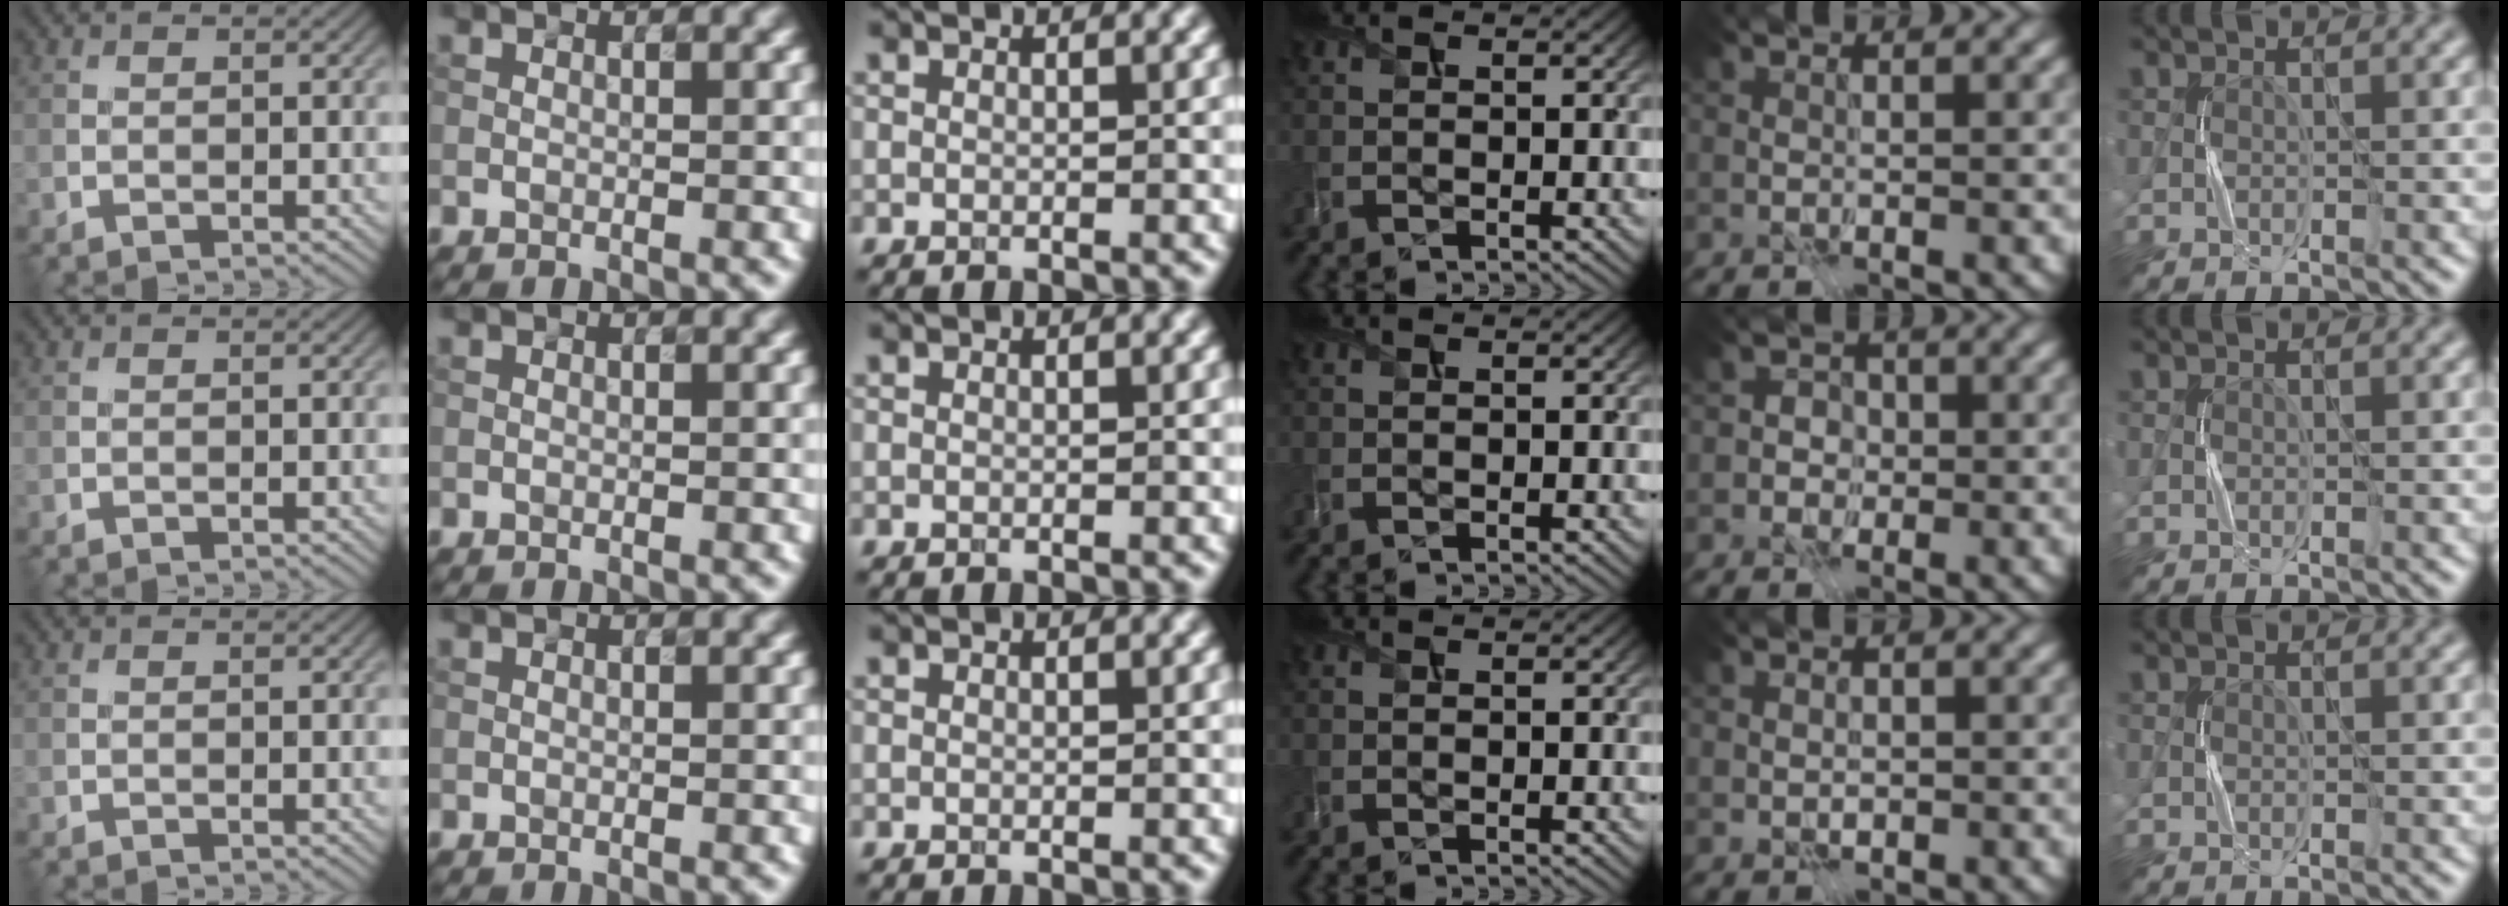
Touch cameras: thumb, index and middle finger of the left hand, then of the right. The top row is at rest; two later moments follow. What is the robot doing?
{"motion": "press", "object": "joystick"}